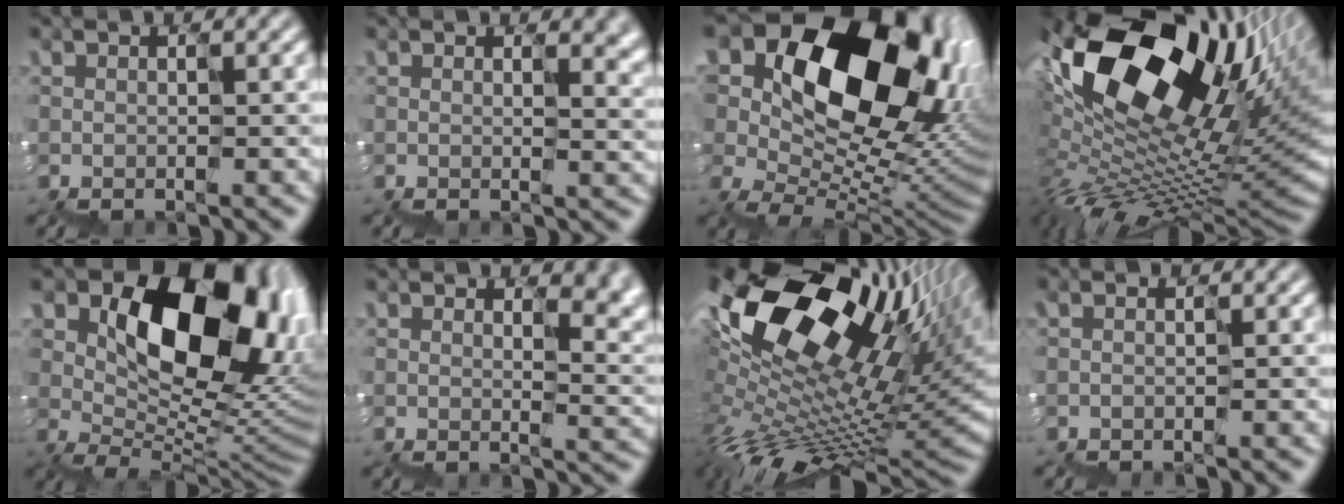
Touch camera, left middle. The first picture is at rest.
{"total": 7.7, "force": [1.6, 4.7, 5.9], "torque": [-0.060, 0.007, 0.025]}
{"total": 18.2, "force": [6.8, 11.7, 12.3], "torque": [-0.211, 0.029, 0.124]}
{"total": 15.4, "force": [5.7, 8.7, 11.3], "torque": [-0.195, 0.015, 0.112]}
{"total": 13.2, "force": [4.1, 8.4, 9.3], "torque": [-0.134, 0.004, 0.082]}
{"total": 9.4, "force": [2.5, 5.3, 7.3], "torque": [-0.073, 0.010, 0.040]}
{"total": 15.1, "force": [4.5, 8.2, 11.8], "torque": [-0.180, 0.017, 0.112]}
{"total": 0.0}